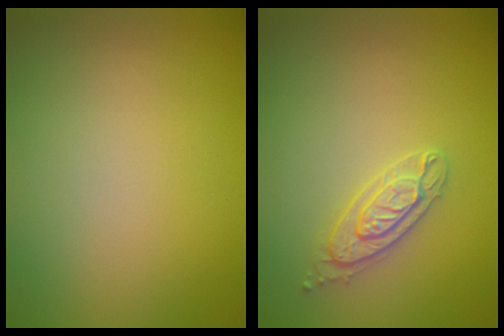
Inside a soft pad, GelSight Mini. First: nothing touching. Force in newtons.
{"total": 2.5, "press": 2.4, "slide": 0.2}